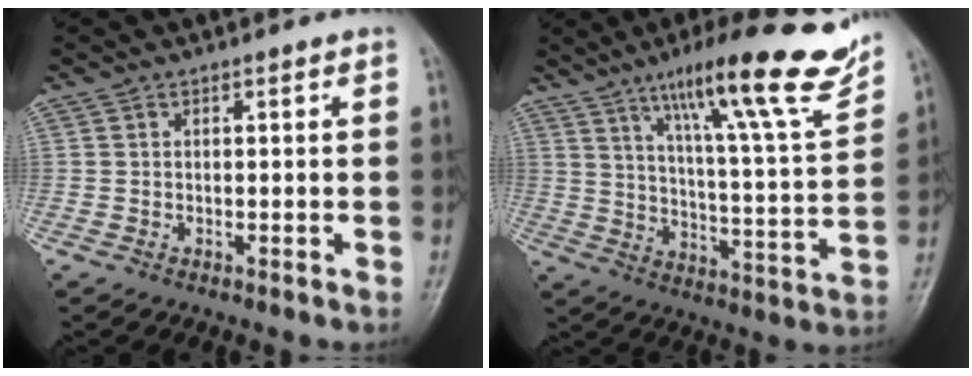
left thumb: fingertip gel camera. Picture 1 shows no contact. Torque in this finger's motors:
{"motor_torque": [1.02, 0.43, 1.39, -1.40, 0.29]}